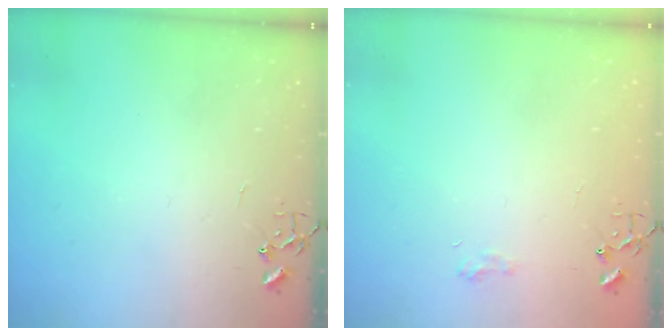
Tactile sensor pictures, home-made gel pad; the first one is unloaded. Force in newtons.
{"total": 5.5, "press": 5.4, "slide": 0.7}